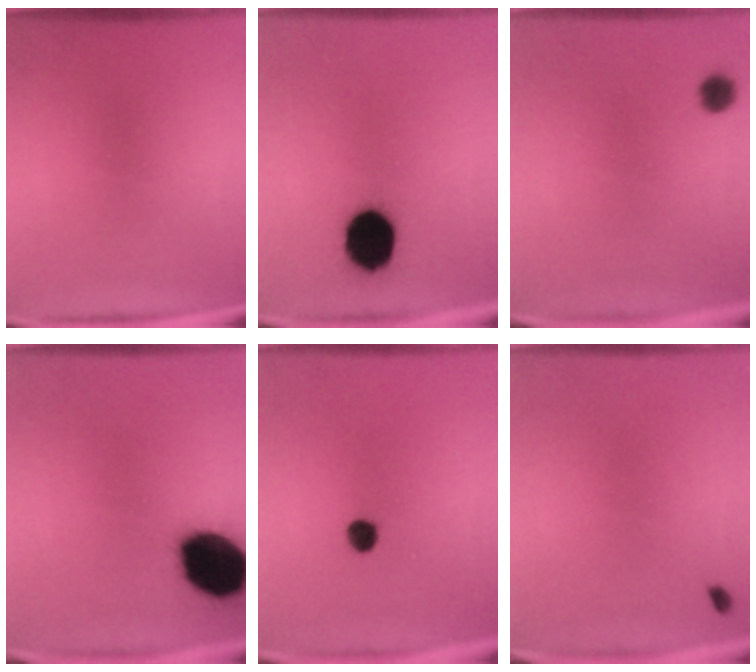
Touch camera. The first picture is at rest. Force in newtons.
{"total": 11.6}
{"total": 2.6}
{"total": 18.8}
{"total": 2.8}
{"total": 0.8}